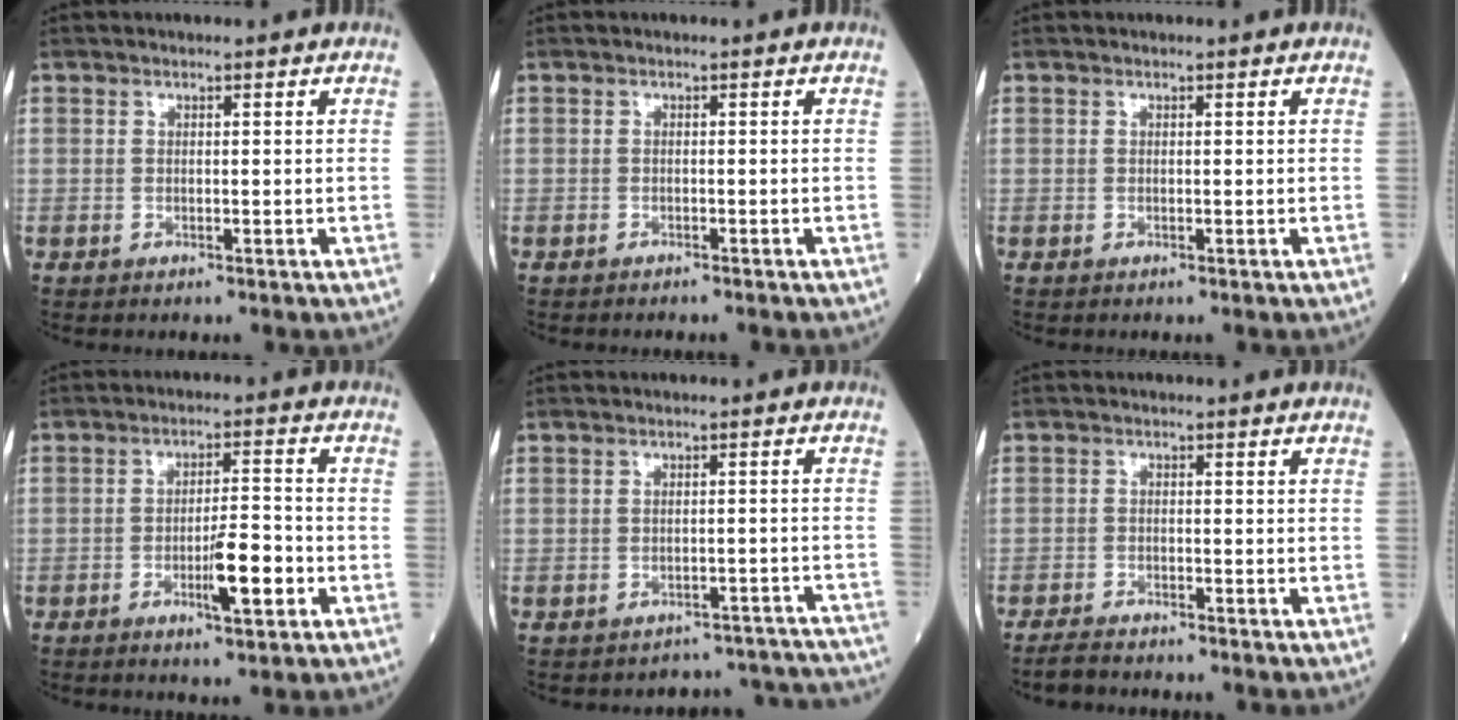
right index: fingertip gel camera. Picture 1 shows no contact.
{"total": 1.7, "force": [-1.6, 0.3, 0.5], "torque": [-0.012, -0.003, -0.019]}
{"total": 0.0}
{"total": 6.8, "force": [-2.5, 1.2, 6.2], "torque": [-0.100, 0.000, -0.038]}
{"total": 10.6, "force": [-10.3, 2.3, -0.6], "torque": [0.023, 0.038, -0.107]}
{"total": 3.2, "force": [-3.1, 0.3, 0.9], "torque": [-0.019, -0.010, -0.054]}